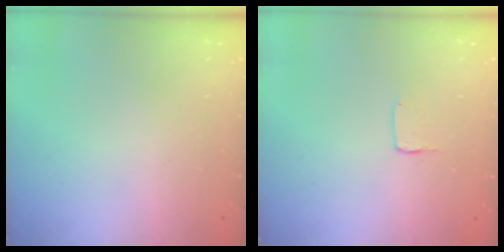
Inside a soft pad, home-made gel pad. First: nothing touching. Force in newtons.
{"total": 1.0, "press": 1.0, "slide": 0.1}